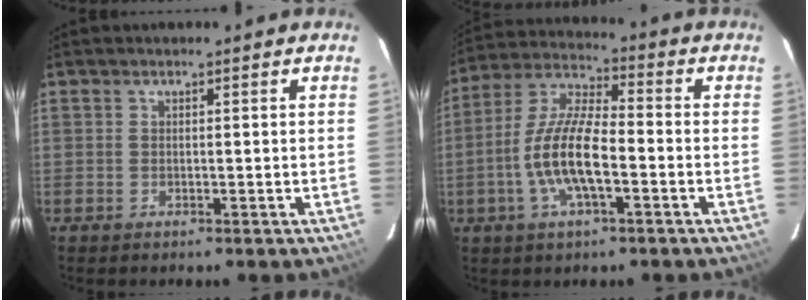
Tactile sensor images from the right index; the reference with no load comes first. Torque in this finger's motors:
{"motor_torque": [1.47, -0.67, 0.73, 0.21]}